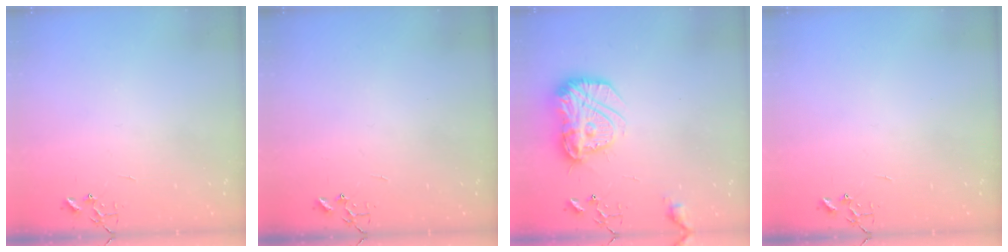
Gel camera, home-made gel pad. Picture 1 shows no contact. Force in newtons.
{"total": 0.0}
{"total": 17.4, "press": 17.4, "slide": 1.3}
{"total": 0.0}